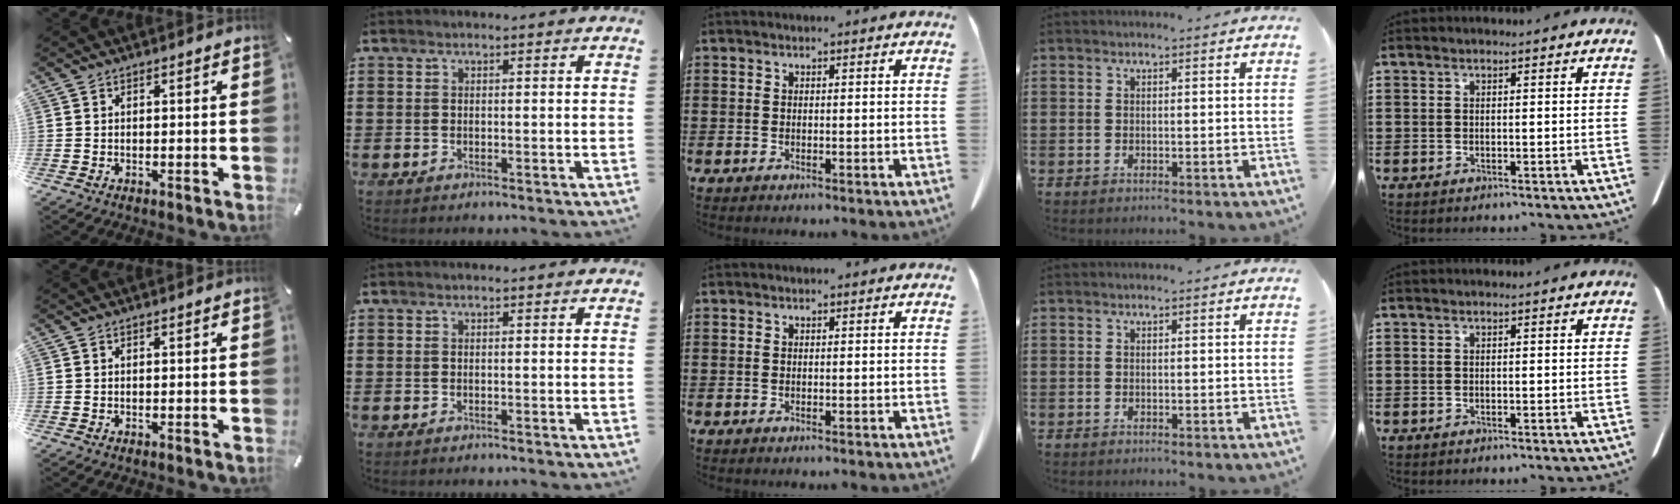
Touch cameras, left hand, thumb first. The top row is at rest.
{}